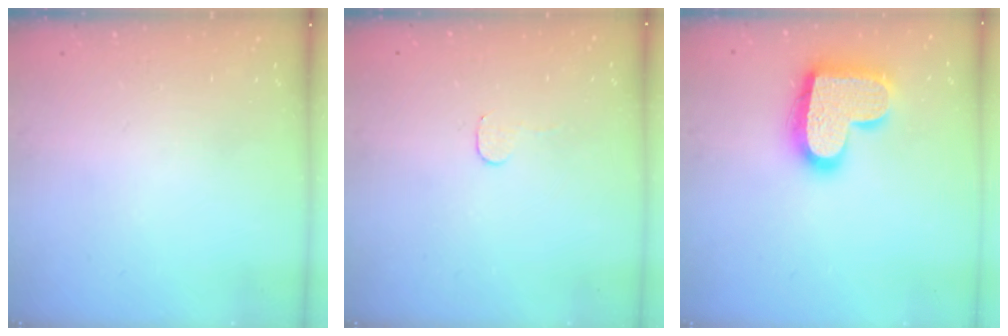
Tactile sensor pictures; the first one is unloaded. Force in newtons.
{"total": 2.8, "press": 2.8, "slide": 0.2}
{"total": 19.6, "press": 19.5, "slide": 1.3}